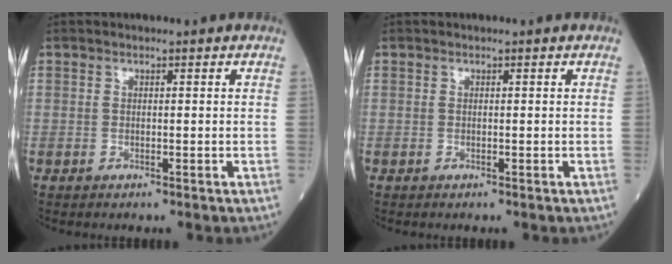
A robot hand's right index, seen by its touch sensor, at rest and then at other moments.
{"total": 0.0}